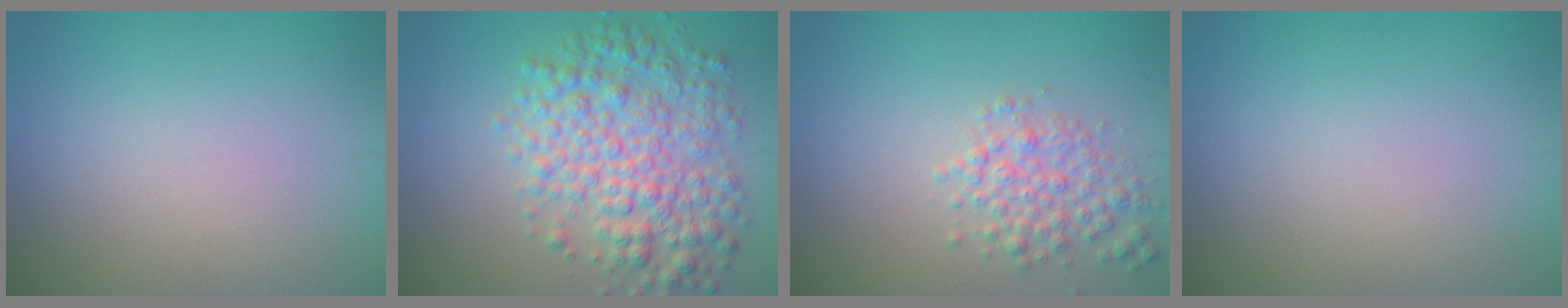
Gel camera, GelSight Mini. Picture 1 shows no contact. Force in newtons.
{"total": 6.5, "press": 6.5, "slide": 0.0}
{"total": 2.8, "press": 2.8, "slide": 0.1}
{"total": 0.0}